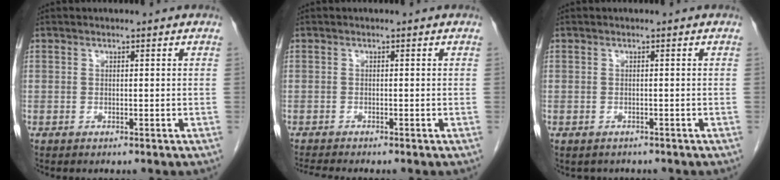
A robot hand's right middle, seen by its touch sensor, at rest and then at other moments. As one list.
[{"total": 2.4, "force": [-2.2, -0.5, 0.8], "torque": [-0.016, -0.009, -0.041]}, {"total": 1.6, "force": [-1.3, 0.9, 0.1], "torque": [-0.005, 0.001, -0.017]}]